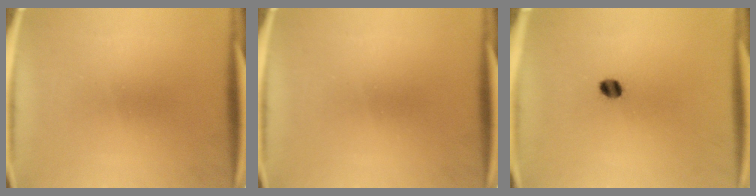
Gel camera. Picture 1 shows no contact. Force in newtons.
{"total": 0.0}
{"total": 2.8}